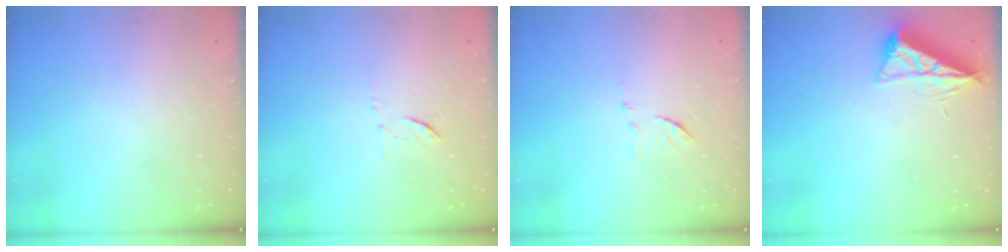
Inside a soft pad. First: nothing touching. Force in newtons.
{"total": 6.0, "press": 6.0, "slide": 0.6}
{"total": 8.2, "press": 8.2, "slide": 0.2}
{"total": 7.7, "press": 7.6, "slide": 0.8}